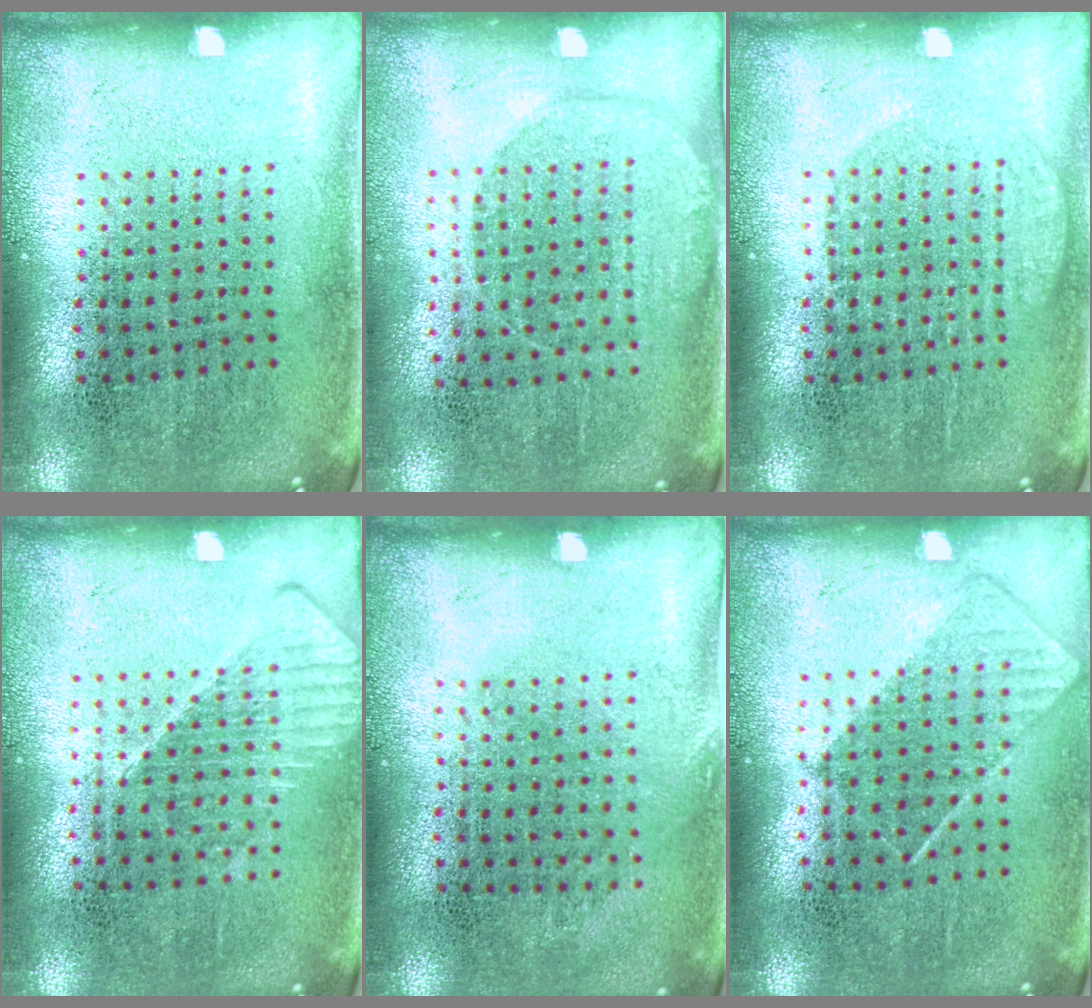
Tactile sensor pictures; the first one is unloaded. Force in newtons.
{"total": 1.5, "press": 1.4, "slide": 0.8}
{"total": 1.6, "press": 1.5, "slide": 0.4}
{"total": 1.2, "press": 1.2, "slide": 0.3}
{"total": 0.7, "press": 0.6, "slide": 0.5}
{"total": 0.8, "press": 0.7, "slide": 0.5}